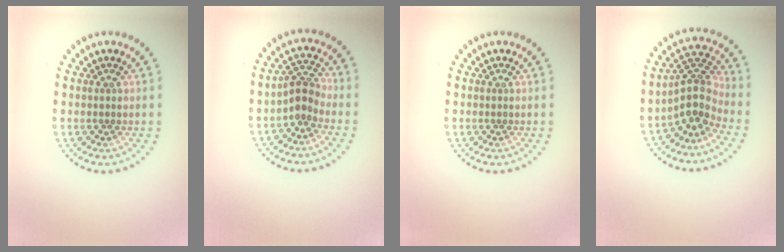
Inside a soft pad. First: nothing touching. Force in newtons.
{"total": 2.2, "press": 1.8, "slide": 1.4}
{"total": 0.0}
{"total": 3.7, "press": 2.9, "slide": 2.3}